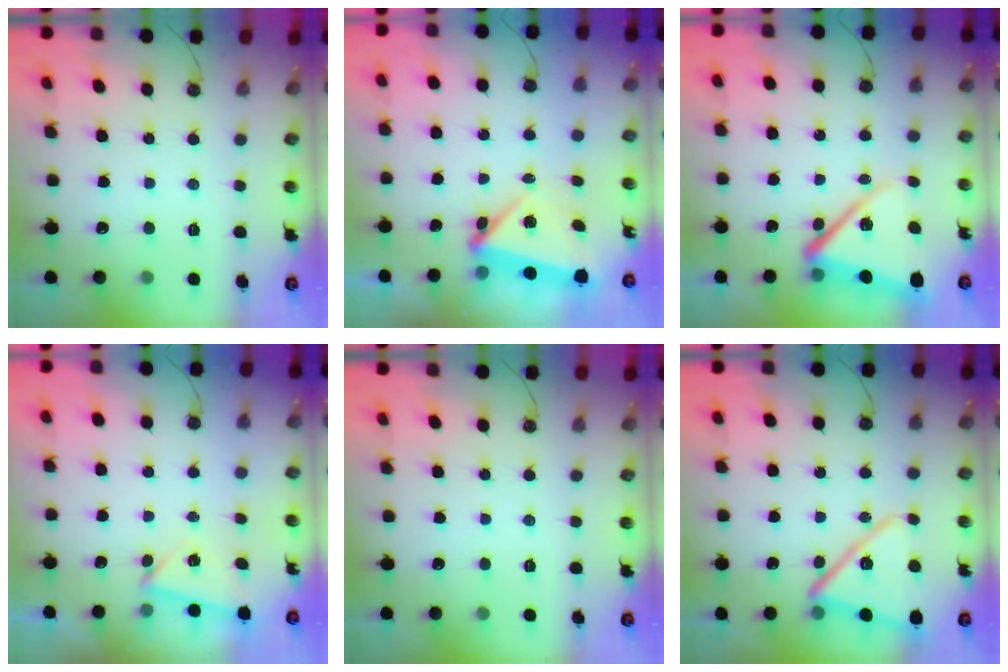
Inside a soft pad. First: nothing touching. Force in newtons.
{"total": 6.1, "press": 6.0, "slide": 0.9}
{"total": 12.5, "press": 12.5, "slide": 1.4}
{"total": 2.9, "press": 2.8, "slide": 0.6}
{"total": 0.0}
{"total": 15.8, "press": 15.8, "slide": 1.3}